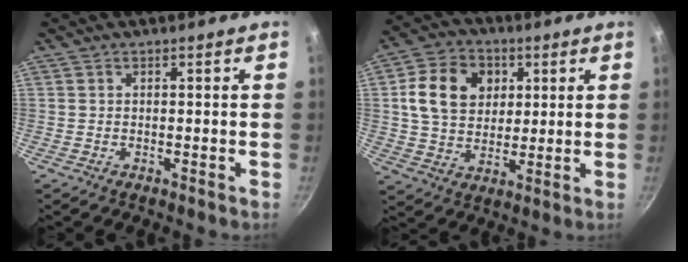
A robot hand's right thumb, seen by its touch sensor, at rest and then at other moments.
{"total": 13.5, "force": [3.4, 10.6, 7.7], "torque": [-0.113, 0.001, 0.052]}